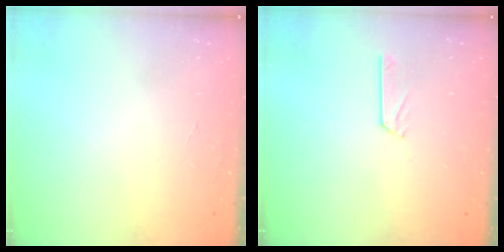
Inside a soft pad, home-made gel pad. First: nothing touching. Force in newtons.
{"total": 3.7, "press": 3.7, "slide": 0.4}